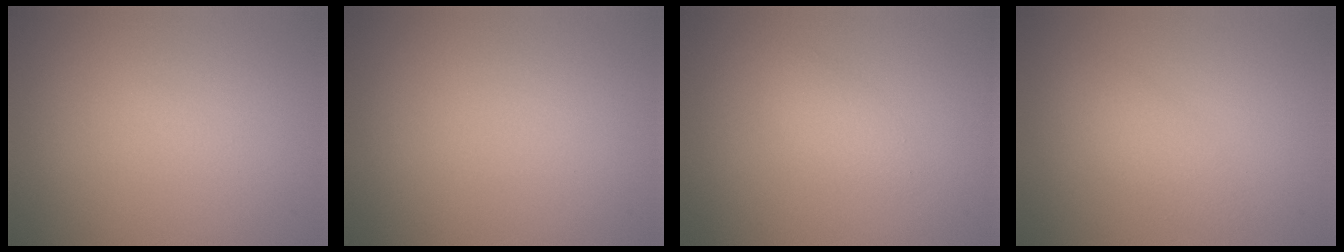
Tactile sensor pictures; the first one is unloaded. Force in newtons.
{"total": 0.0}
{"total": 1.1, "press": 1.1, "slide": 0.1}
{"total": 2.0, "press": 2.0, "slide": 0.1}